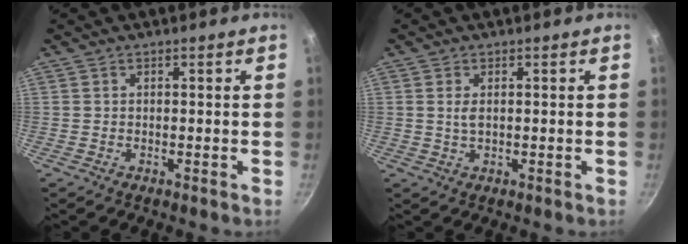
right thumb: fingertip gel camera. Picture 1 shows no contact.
{"total": 2.1, "force": [0.4, 1.0, 1.7], "torque": [-0.032, -0.002, 0.007]}